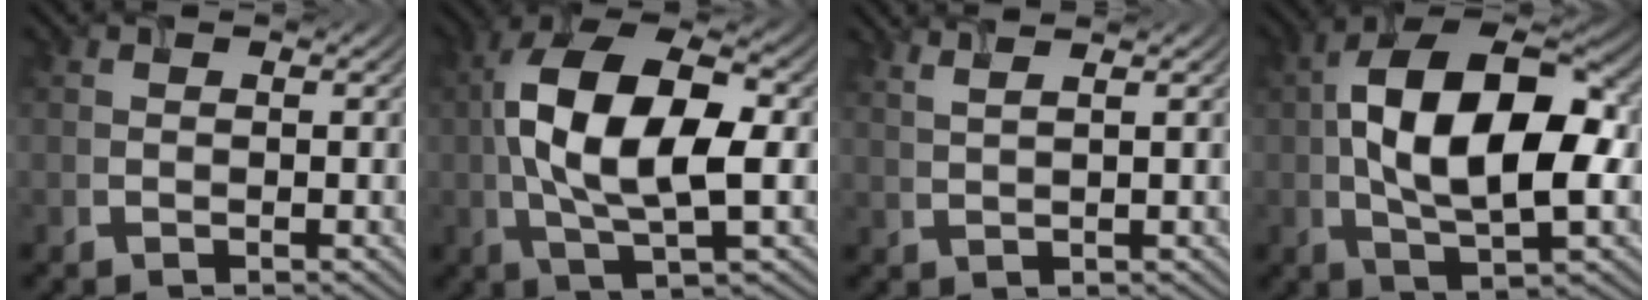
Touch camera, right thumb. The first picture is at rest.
{"total": 14.2, "force": [0.2, 6.4, 12.7], "torque": [-0.251, 0.009, 0.003]}
{"total": 3.1, "force": [2.2, 0.8, 2.1], "torque": [-0.027, 0.008, 0.027]}
{"total": 15.5, "force": [0.7, 7.7, 13.4], "torque": [-0.237, 0.017, 0.006]}